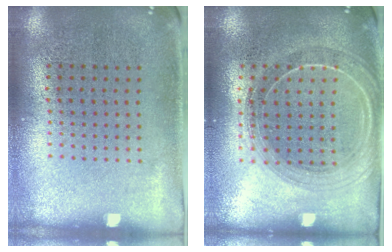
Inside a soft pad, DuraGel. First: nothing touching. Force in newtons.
{"total": 1.9, "press": 1.7, "slide": 0.8}